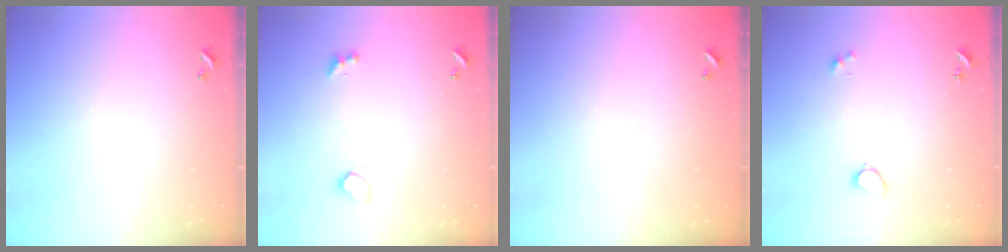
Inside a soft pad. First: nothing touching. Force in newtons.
{"total": 2.3, "press": 1.9, "slide": 1.1}
{"total": 2.9, "press": 2.9, "slide": 0.1}
{"total": 2.0, "press": 1.9, "slide": 0.6}